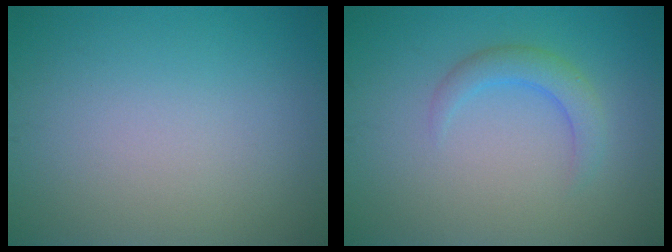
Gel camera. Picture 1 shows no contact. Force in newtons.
{"total": 2.4, "press": 2.4, "slide": 0.1}